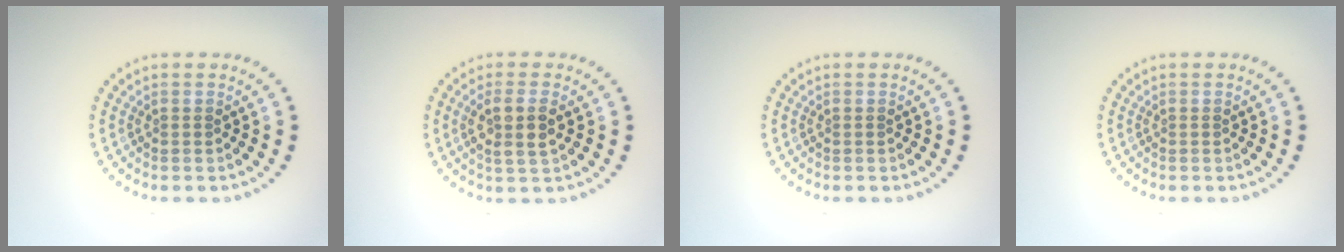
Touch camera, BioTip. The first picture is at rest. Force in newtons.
{"total": 2.8, "press": 2.6, "slide": 1.0}
{"total": 0.0}
{"total": 0.0}